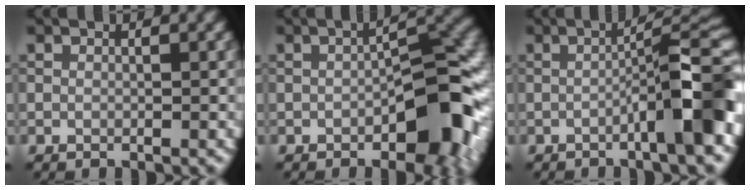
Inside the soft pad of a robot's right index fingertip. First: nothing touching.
{"total": 7.8, "force": [-2.7, 3.1, 6.6], "torque": [-0.074, 0.020, -0.046]}
{"total": 8.3, "force": [-2.4, 1.2, 7.8], "torque": [-0.104, 0.022, -0.044]}